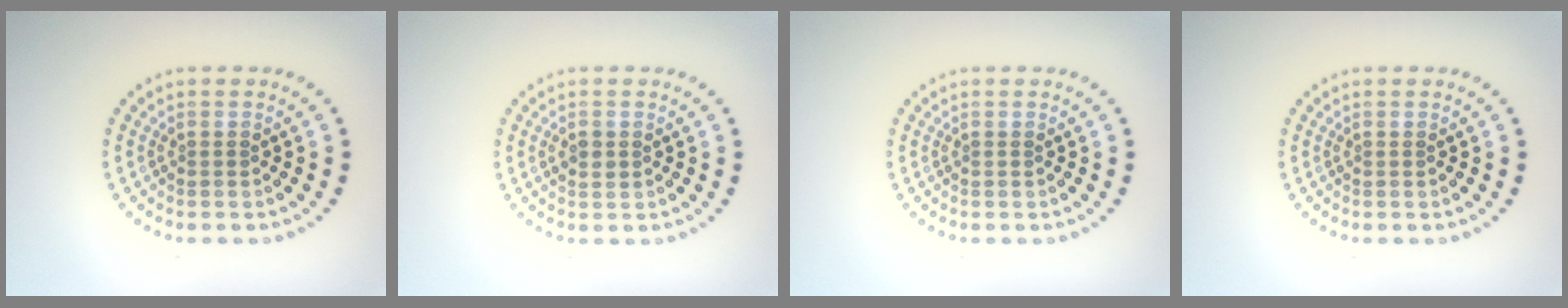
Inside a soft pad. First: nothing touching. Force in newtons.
{"total": 1.0, "press": 1.0, "slide": 0.2}
{"total": 0.0}
{"total": 0.0}